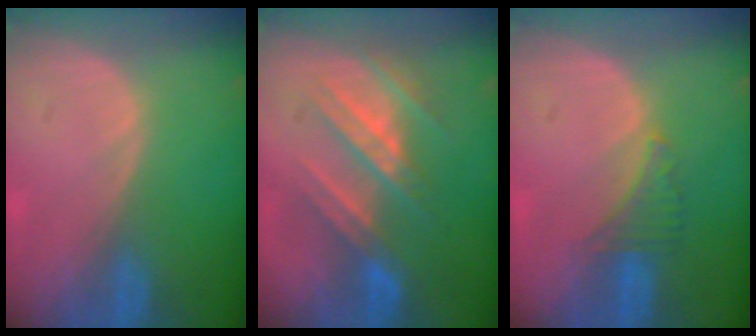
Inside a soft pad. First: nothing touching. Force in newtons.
{"total": 7.8, "press": 7.7, "slide": 1.2}
{"total": 2.9, "press": 2.9, "slide": 0.6}